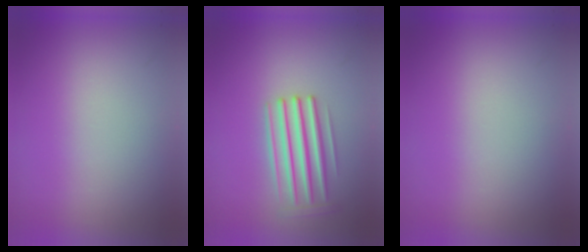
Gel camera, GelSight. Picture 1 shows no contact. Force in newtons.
{"total": 3.2}
{"total": 0.0}